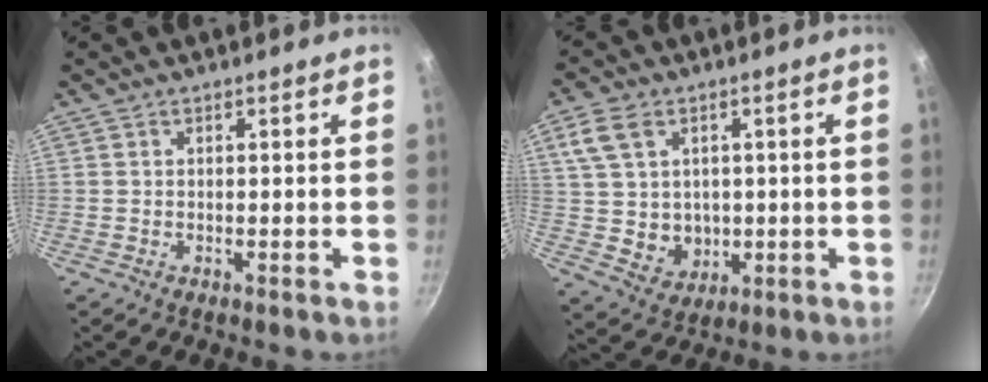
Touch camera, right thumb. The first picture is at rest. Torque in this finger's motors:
{"motor_torque": [0.00, 0.03, 0.05, -0.02, 0.02]}